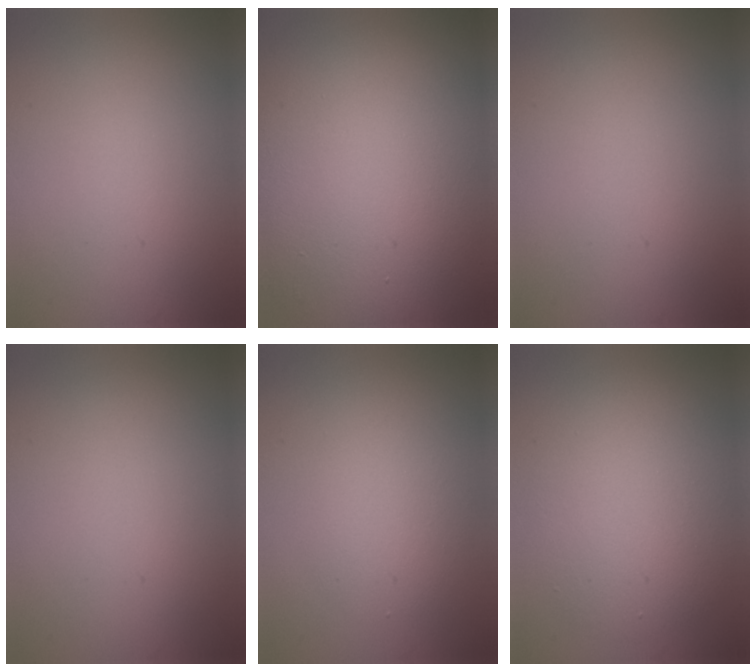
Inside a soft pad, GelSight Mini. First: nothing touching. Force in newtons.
{"total": 18.1, "press": 18.1, "slide": 1.2}
{"total": 0.0}
{"total": 0.0}
{"total": 2.9, "press": 2.8, "slide": 0.3}
{"total": 5.7, "press": 5.7, "slide": 0.2}